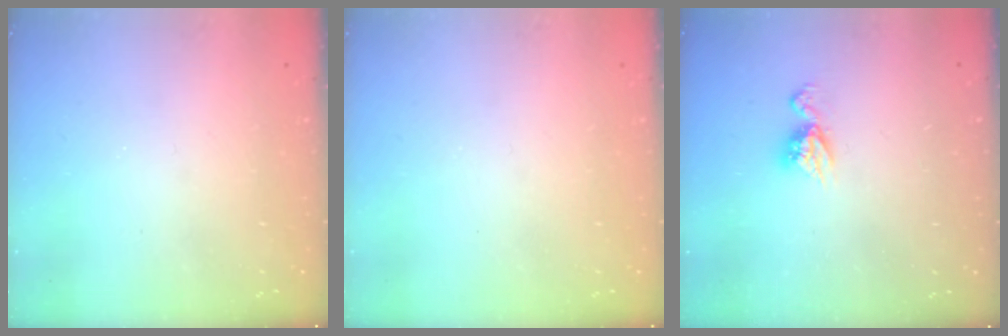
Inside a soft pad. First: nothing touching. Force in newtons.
{"total": 0.0}
{"total": 7.0, "press": 7.0, "slide": 0.5}